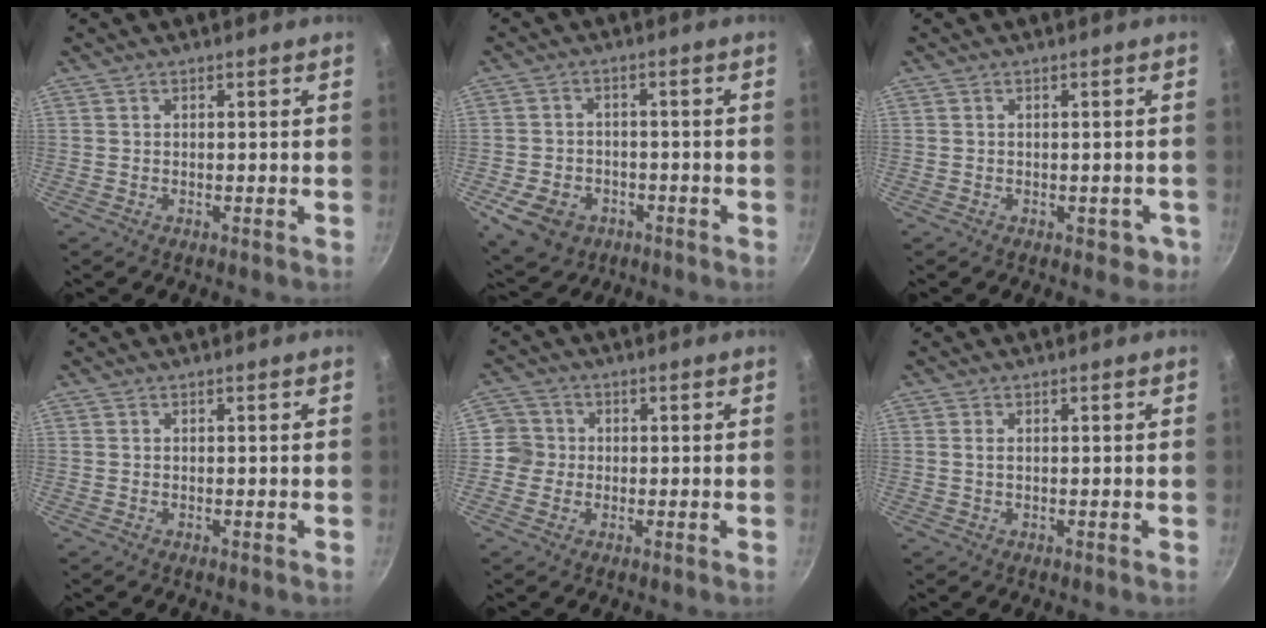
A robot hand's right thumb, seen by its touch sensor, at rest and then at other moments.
{"total": 9.2, "force": [-4.1, 7.0, 4.2], "torque": [-0.072, 0.020, -0.058]}
{"total": 2.5, "force": [-1.1, 1.7, 1.4], "torque": [0.003, 0.010, -0.010]}
{"total": 0.0}
{"total": 4.3, "force": [-0.2, 4.3, 0.5], "torque": [0.018, 0.010, -0.013]}
{"total": 0.9, "force": [0.2, 0.4, 0.7], "torque": [-0.017, 0.001, 0.005]}